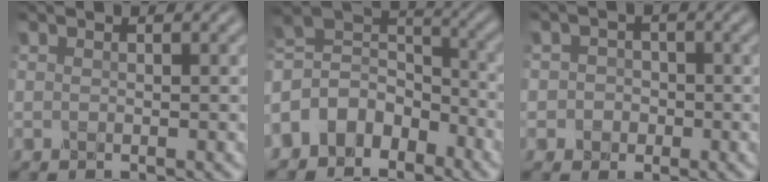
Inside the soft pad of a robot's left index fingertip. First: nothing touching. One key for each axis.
{"total": 6.9, "fx": -3.9, "fy": 4.8, "fz": 3.0, "tx": -0.048, "ty": 0.010, "tz": -0.092}
{"total": 2.3, "fx": -0.3, "fy": 2.2, "fz": 0.6, "tx": 0.014, "ty": 0.007, "tz": -0.024}